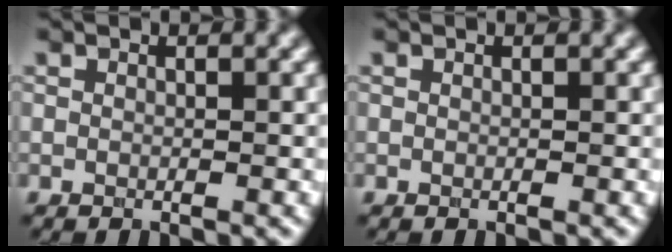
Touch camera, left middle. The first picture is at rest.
{"total": 0.0}